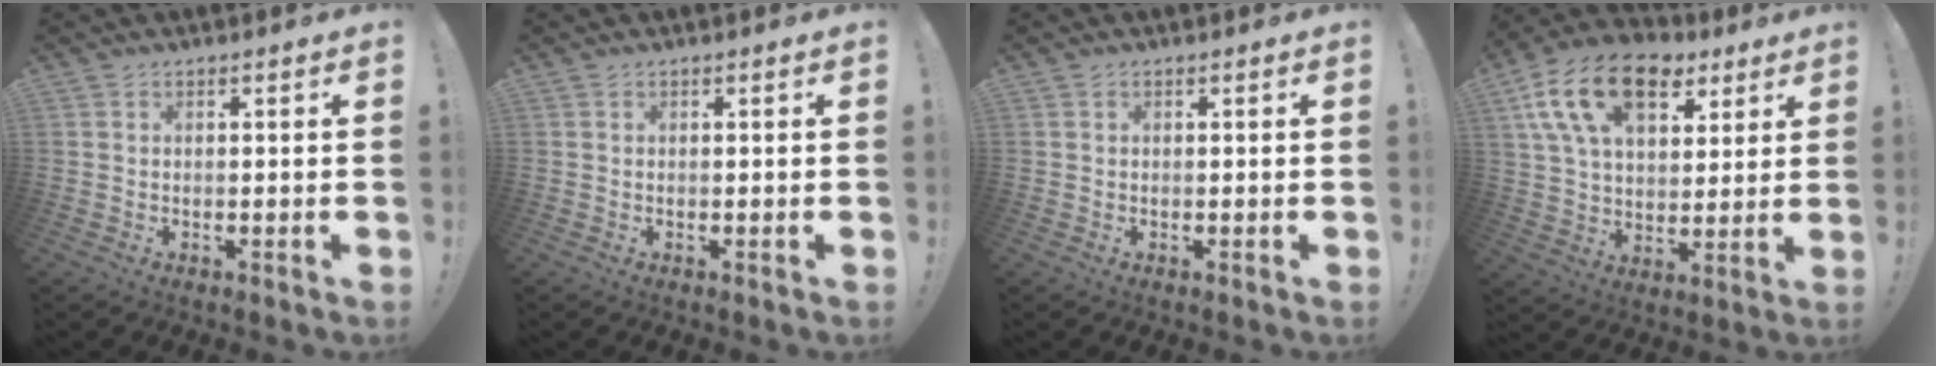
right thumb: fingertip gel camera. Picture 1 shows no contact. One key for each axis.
{"total": 0.0}
{"total": 0.0}
{"total": 19.8, "fx": 9.6, "fy": 11.8, "fz": 12.6, "tx": -0.203, "ty": -0.038, "tz": 0.173}